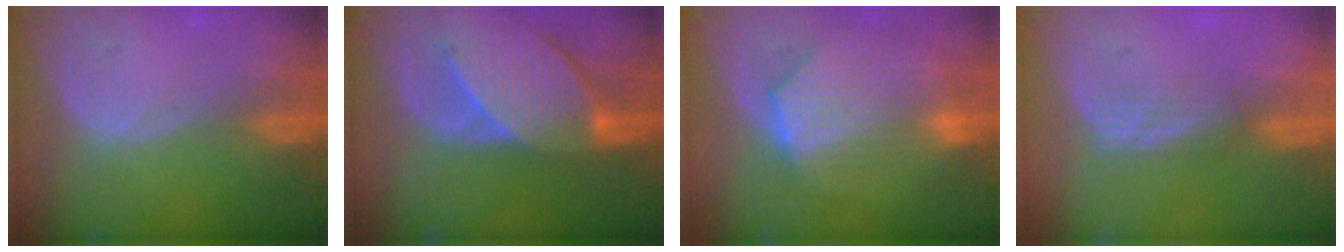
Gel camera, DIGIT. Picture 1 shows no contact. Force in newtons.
{"total": 9.9, "press": 8.9, "slide": 4.5}
{"total": 9.3, "press": 8.2, "slide": 4.3}
{"total": 2.9, "press": 2.6, "slide": 1.4}